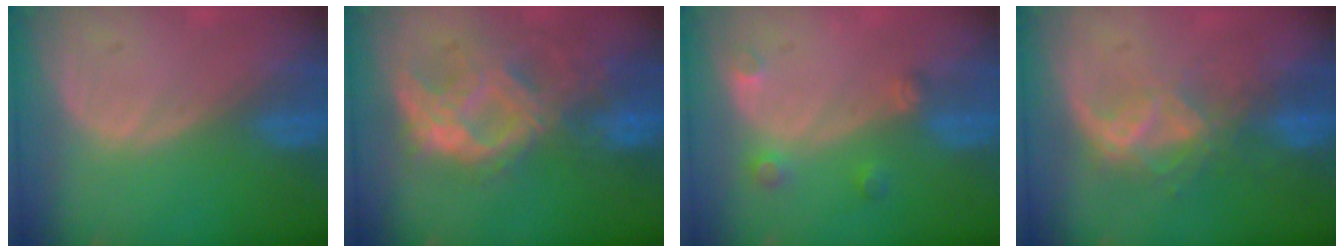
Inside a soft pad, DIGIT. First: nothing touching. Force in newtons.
{"total": 9.9, "press": 8.8, "slide": 4.5}
{"total": 2.6, "press": 2.6, "slide": 0.3}
{"total": 6.6, "press": 5.7, "slide": 3.4}